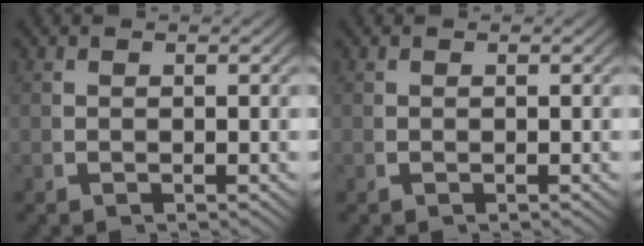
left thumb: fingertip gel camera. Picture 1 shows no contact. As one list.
[{"total": 0.0}]